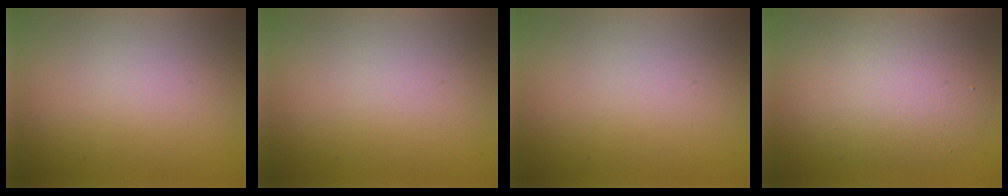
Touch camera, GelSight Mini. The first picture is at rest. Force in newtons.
{"total": 0.0}
{"total": 0.0}
{"total": 6.9, "press": 6.9, "slide": 0.3}